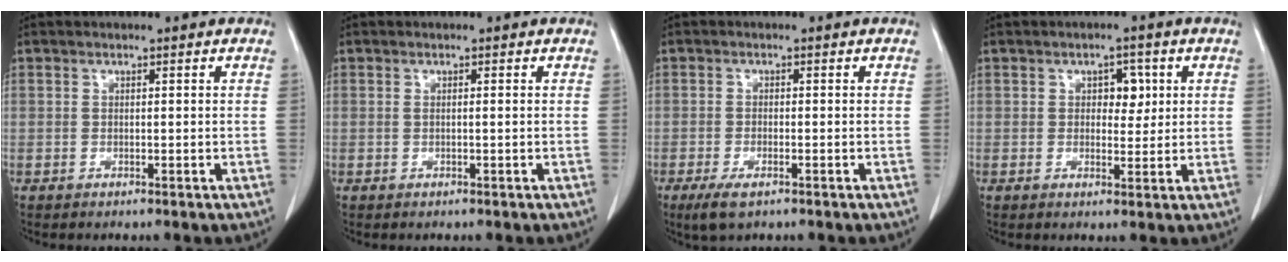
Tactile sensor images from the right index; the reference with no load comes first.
{"total": 0.5, "force": [0.0, -0.1, 0.5], "torque": [-0.009, 0.000, 0.002]}
{"total": 3.7, "force": [-2.2, 1.1, 2.7], "torque": [-0.059, -0.006, -0.034]}
{"total": 3.4, "force": [1.0, 2.1, 2.5], "torque": [-0.028, 0.005, 0.014]}